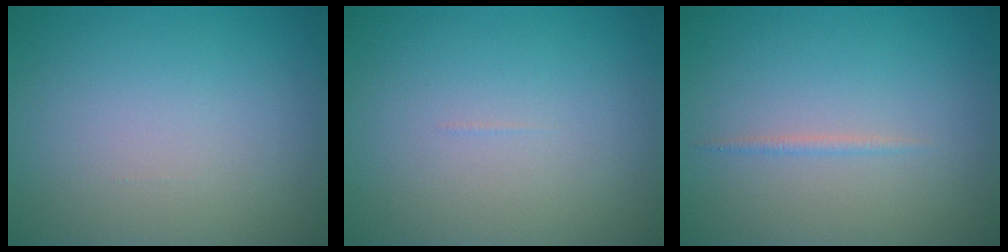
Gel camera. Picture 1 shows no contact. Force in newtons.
{"total": 0.0}
{"total": 0.7, "press": 0.7, "slide": 0.1}